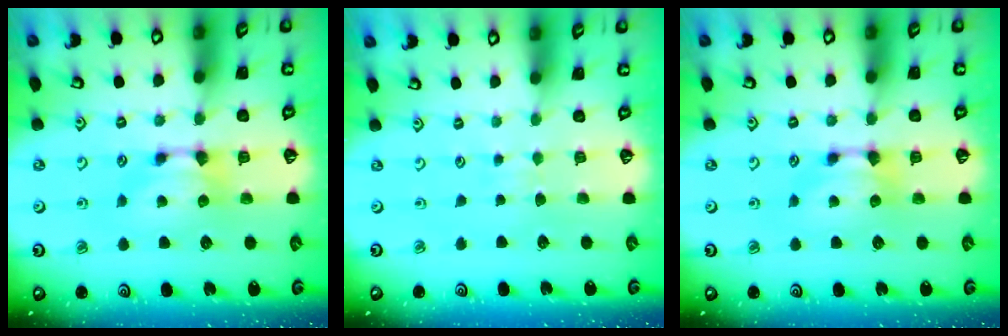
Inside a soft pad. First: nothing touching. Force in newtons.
{"total": 3.9, "press": 3.9, "slide": 0.2}
{"total": 0.0}